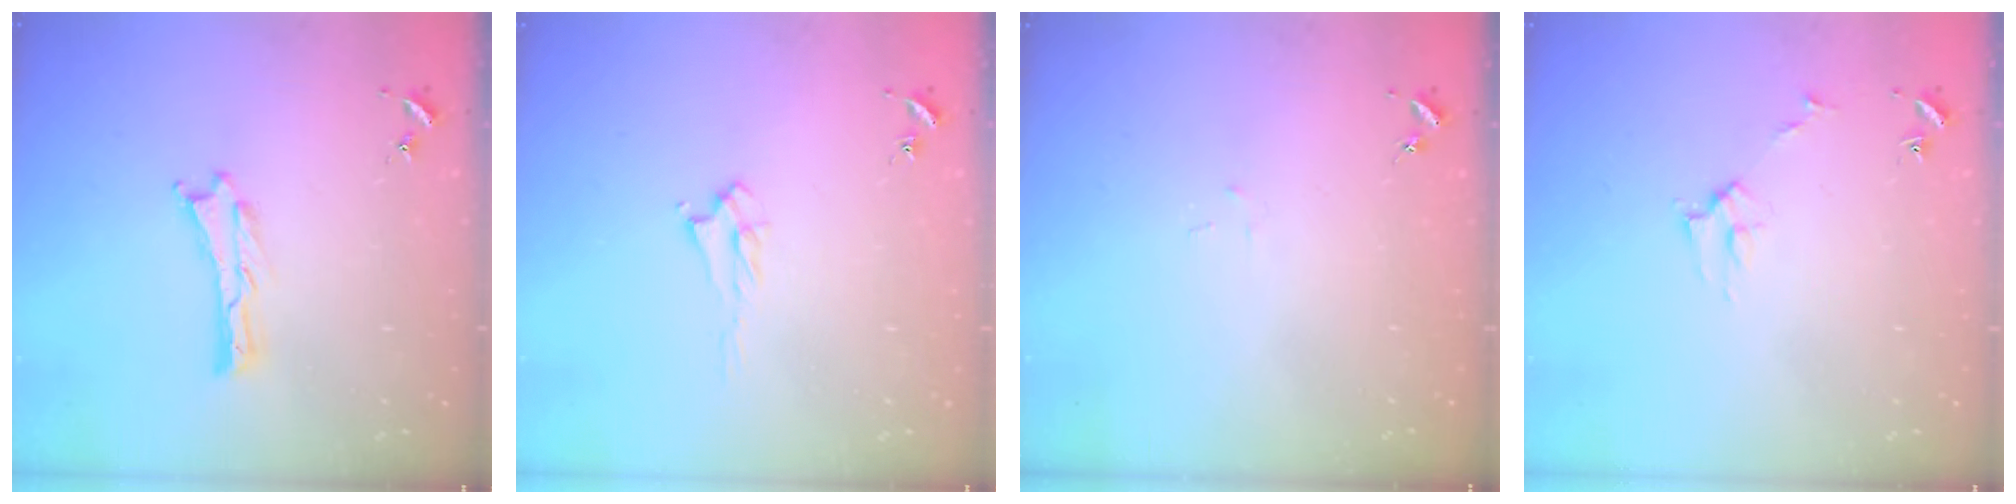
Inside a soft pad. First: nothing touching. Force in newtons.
{"total": 2.2, "press": 2.2, "slide": 0.4}
{"total": 1.0, "press": 1.0, "slide": 0.1}
{"total": 2.7, "press": 2.7, "slide": 0.3}